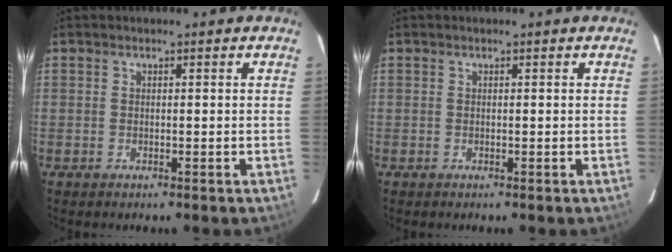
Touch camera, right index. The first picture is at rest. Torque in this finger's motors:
{"motor_torque": [0.56, 0.44, -0.02, 0.00]}